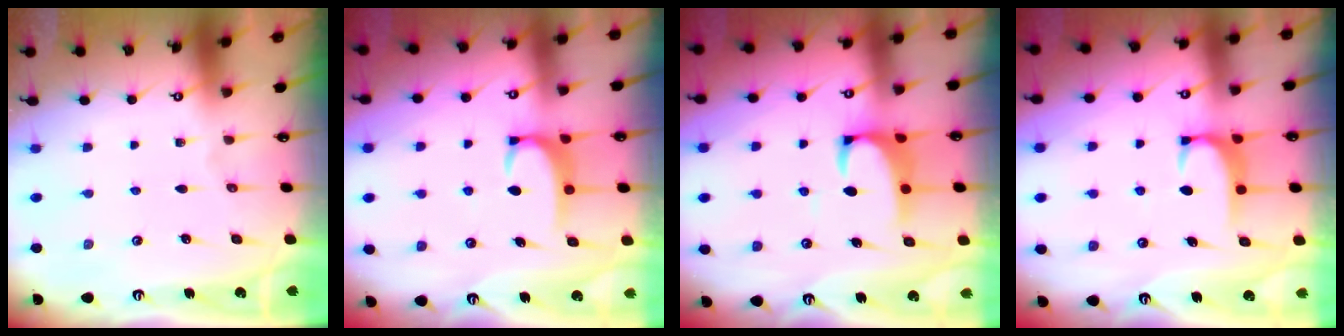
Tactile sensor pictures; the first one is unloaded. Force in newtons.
{"total": 3.4, "press": 3.4, "slide": 0.4}
{"total": 2.5, "press": 2.3, "slide": 1.0}
{"total": 1.9, "press": 1.8, "slide": 0.5}